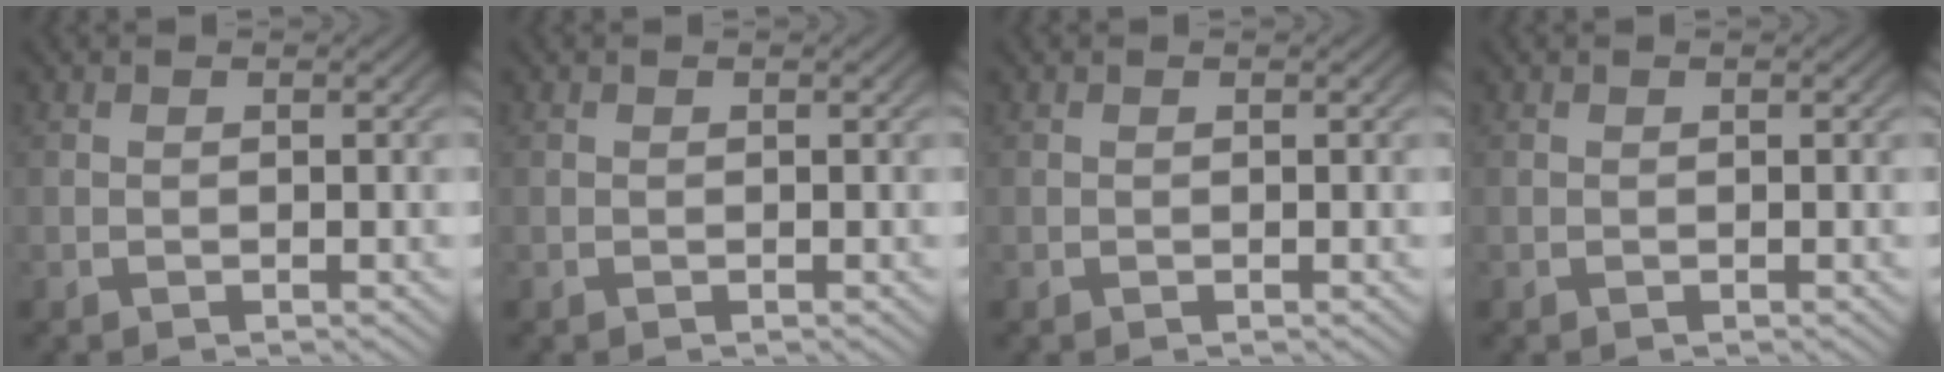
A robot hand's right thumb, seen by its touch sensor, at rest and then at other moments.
{"total": 0.0}
{"total": 0.0}
{"total": 0.0}